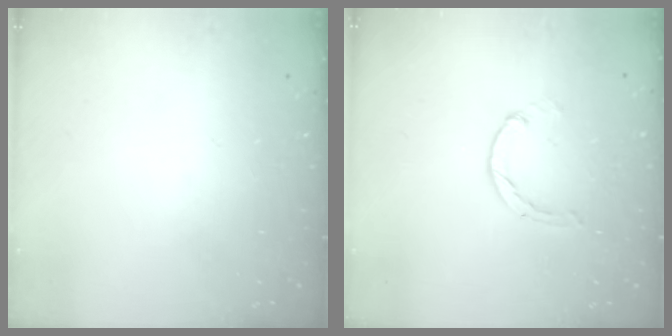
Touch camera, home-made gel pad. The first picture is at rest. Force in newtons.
{"total": 0.8, "press": 0.7, "slide": 0.2}